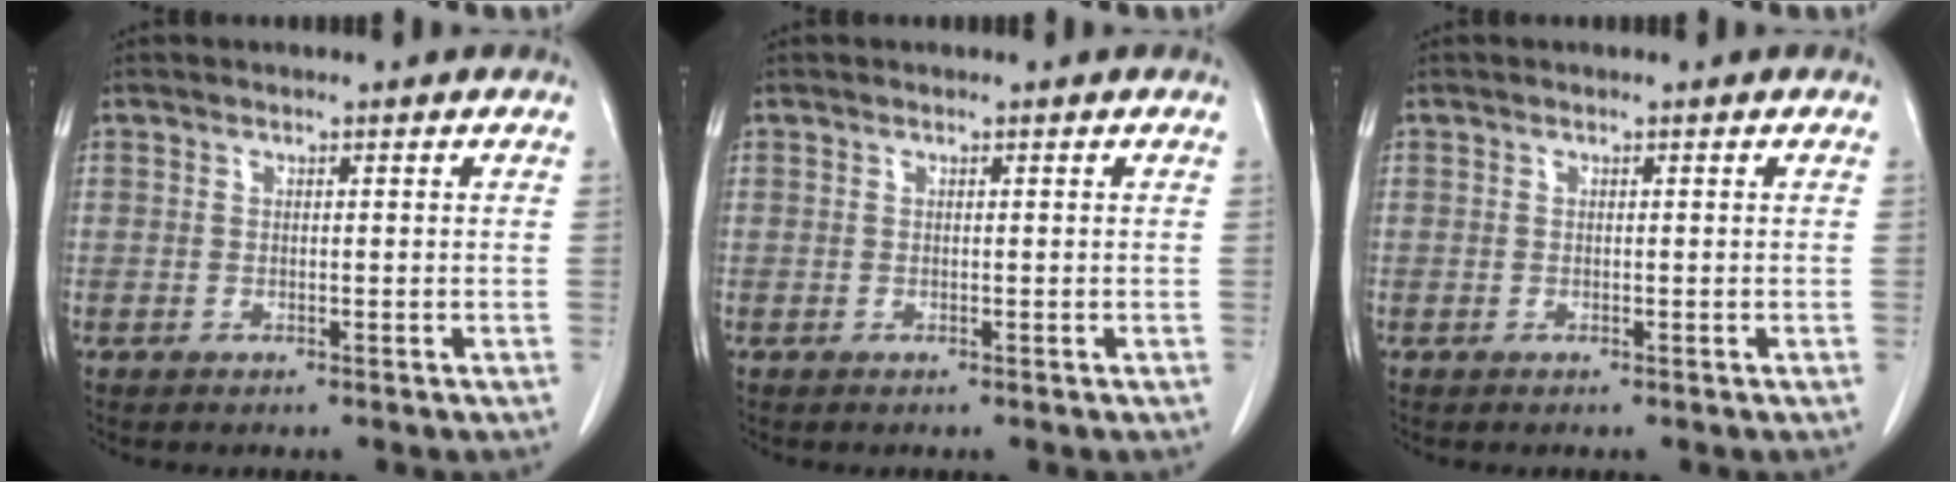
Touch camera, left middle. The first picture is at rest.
{"total": 0.0}
{"total": 0.0}